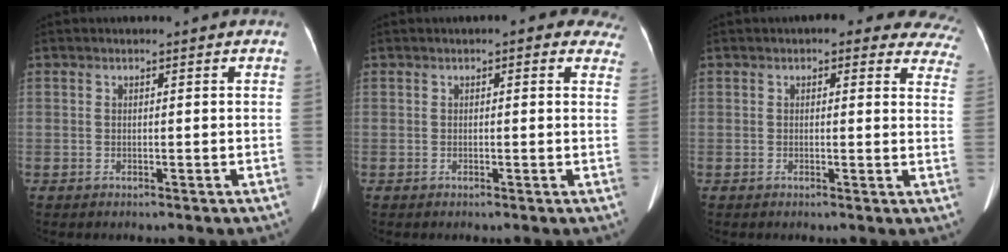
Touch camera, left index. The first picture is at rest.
{"total": 5.1, "force": [3.7, 2.1, 2.8], "torque": [-0.012, 0.011, 0.022]}
{"total": 13.5, "force": [11.6, 4.8, 5.0], "torque": [-0.010, -0.006, 0.092]}